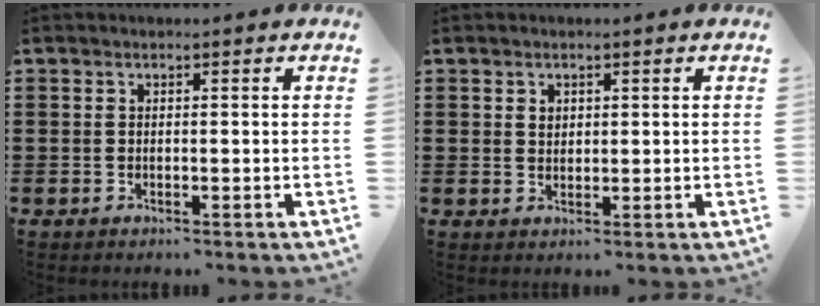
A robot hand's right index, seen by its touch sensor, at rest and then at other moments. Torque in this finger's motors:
{"motor_torque": [0.00, 0.01, 0.00, 0.02]}